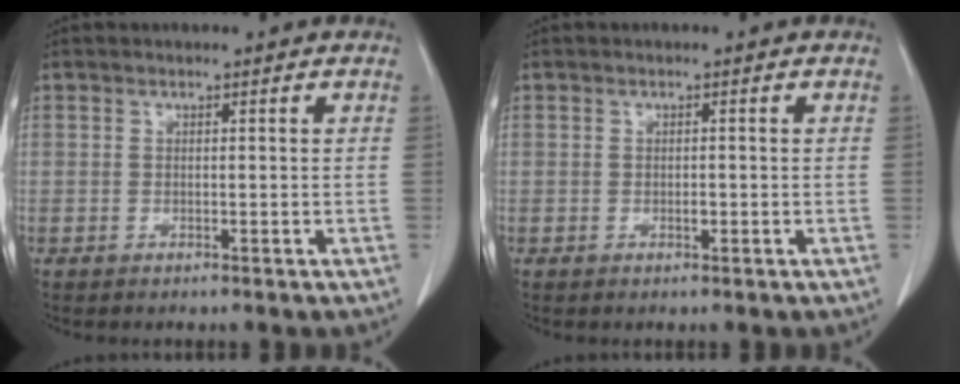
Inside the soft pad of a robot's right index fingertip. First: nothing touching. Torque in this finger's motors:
{"motor_torque": [0.31, 0.23, 0.00, 0.04]}